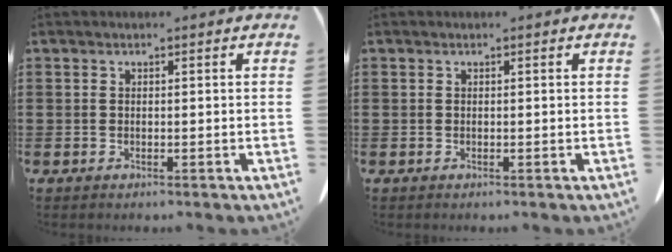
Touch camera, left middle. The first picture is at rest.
{"total": 0.0}